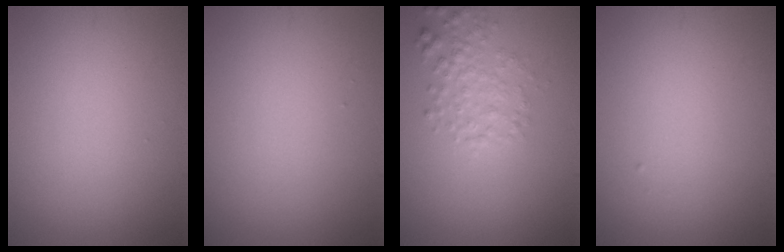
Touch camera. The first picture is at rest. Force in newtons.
{"total": 0.0}
{"total": 2.5, "press": 2.5, "slide": 0.1}
{"total": 0.0}